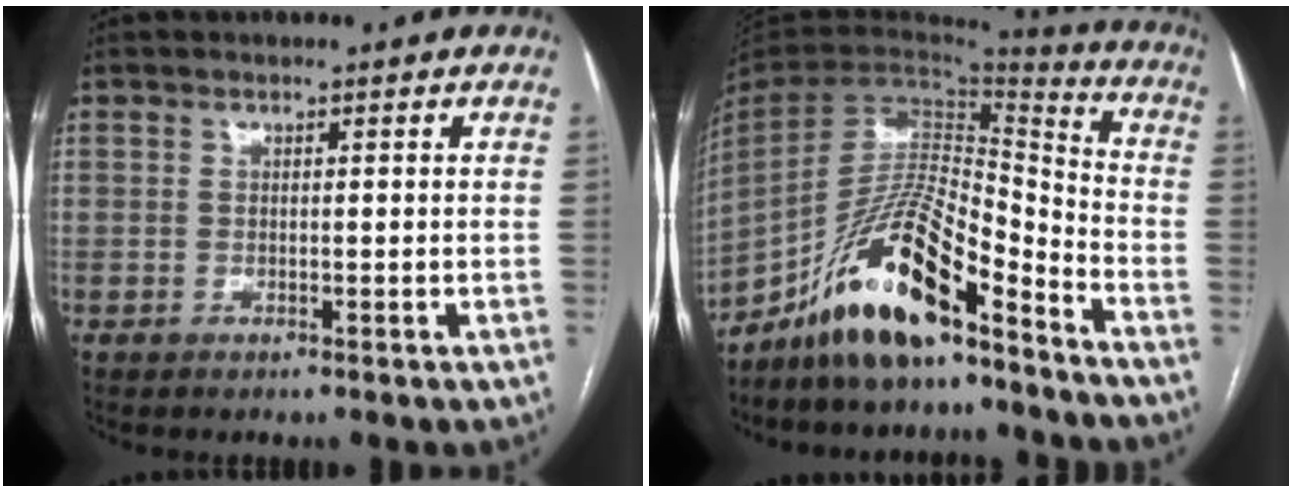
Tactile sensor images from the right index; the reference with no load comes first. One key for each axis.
{"total": 16.0, "fx": -11.8, "fy": 3.0, "fz": 10.4, "tx": -0.196, "ty": 0.016, "tz": -0.214}